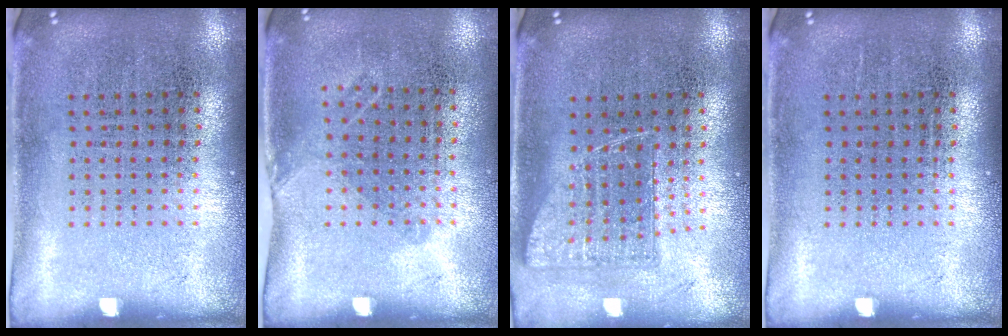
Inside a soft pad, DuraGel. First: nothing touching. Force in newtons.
{"total": 1.0, "press": 0.7, "slide": 0.7}
{"total": 1.0, "press": 0.9, "slide": 0.5}
{"total": 0.0}